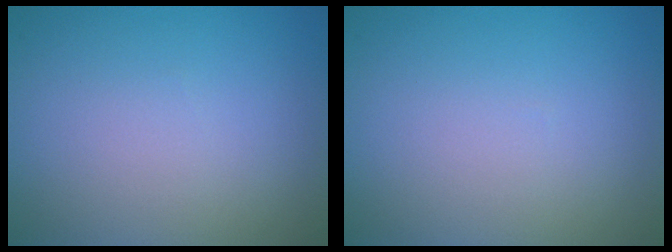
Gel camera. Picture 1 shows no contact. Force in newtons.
{"total": 0.0}